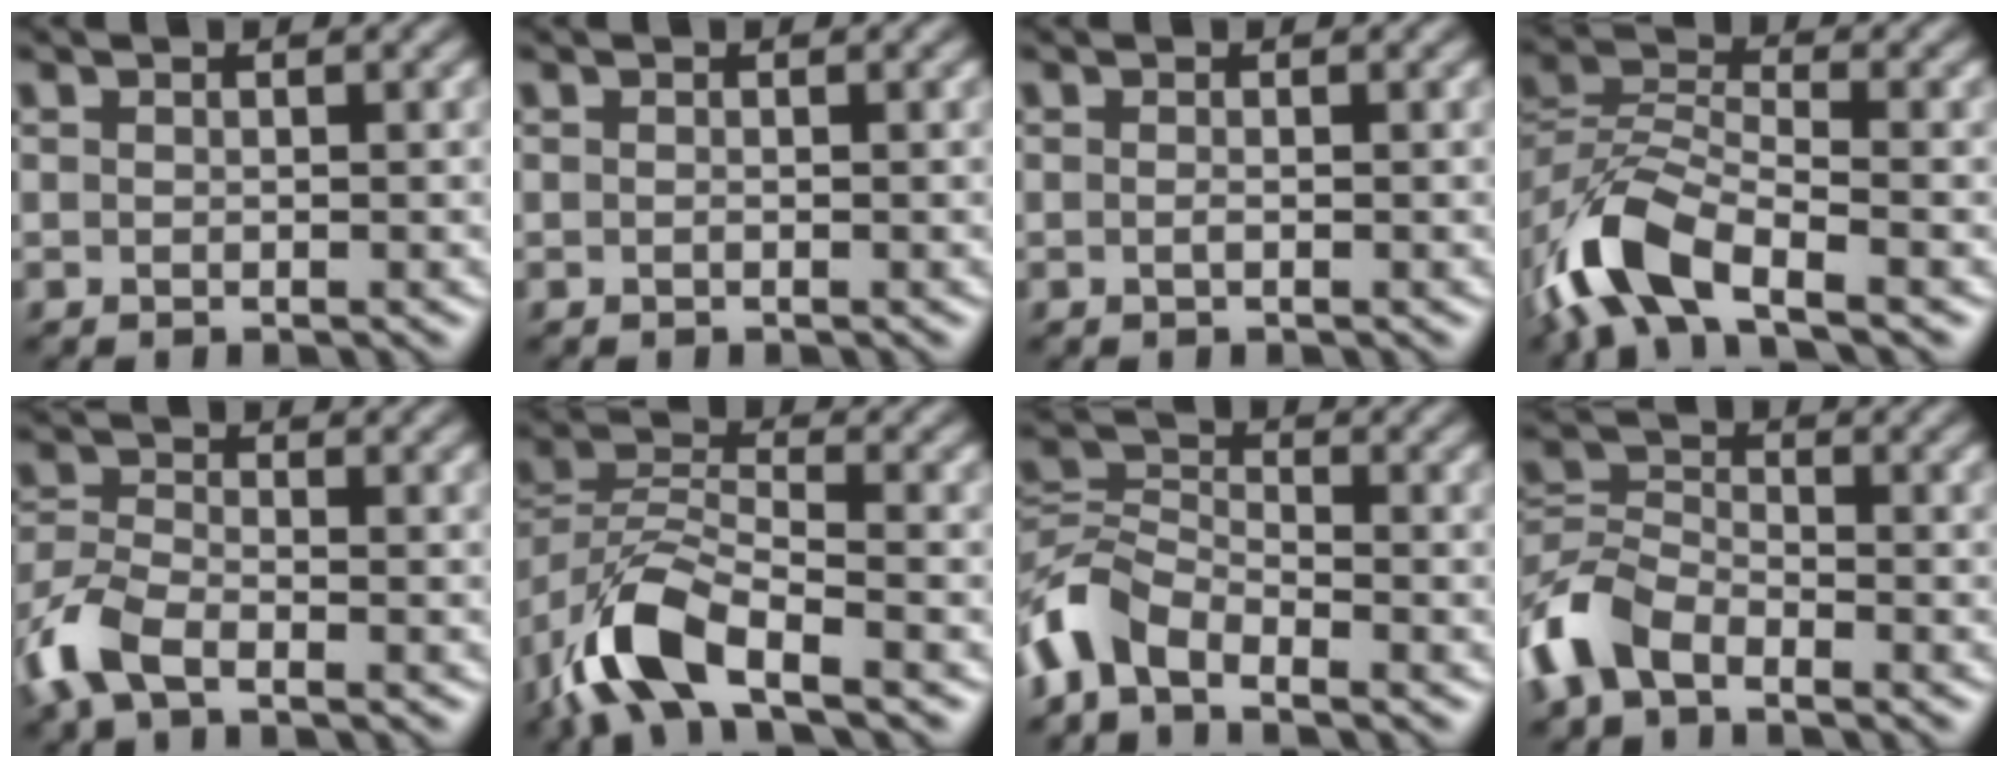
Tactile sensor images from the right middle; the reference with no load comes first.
{"total": 0.0}
{"total": 0.5, "force": [-0.2, 0.1, 0.5], "torque": [-0.012, -0.001, -0.003]}
{"total": 8.4, "force": [-4.9, 3.9, 5.6], "torque": [-0.115, 0.000, -0.106]}
{"total": 5.0, "force": [-2.9, 2.3, 3.3], "torque": [-0.082, -0.008, -0.075]}
{"total": 8.4, "force": [-5.1, 3.3, 5.8], "torque": [-0.114, 0.002, -0.107]}
{"total": 5.2, "force": [-3.6, 2.5, 2.7], "torque": [-0.056, 0.000, -0.089]}
{"total": 6.0, "force": [-3.7, 3.2, 3.4], "torque": [-0.076, 0.001, -0.091]}